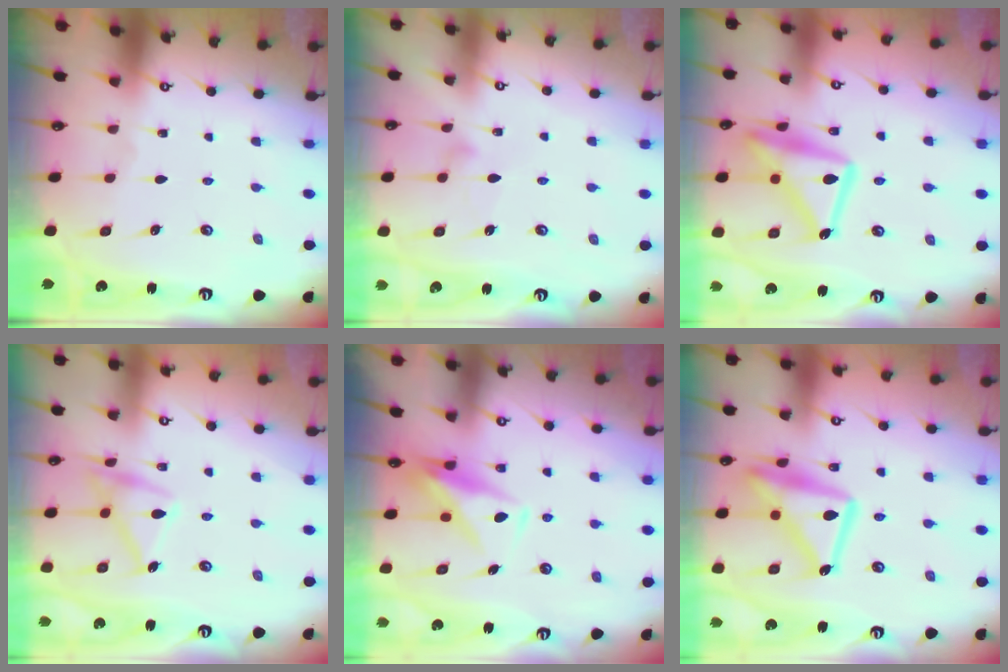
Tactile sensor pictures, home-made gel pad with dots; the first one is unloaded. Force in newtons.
{"total": 7.8, "press": 7.8, "slide": 0.4}
{"total": 18.2, "press": 18.2, "slide": 1.3}
{"total": 15.6, "press": 15.6, "slide": 0.9}
{"total": 8.9, "press": 8.8, "slide": 0.9}
{"total": 16.6, "press": 16.5, "slide": 1.2}